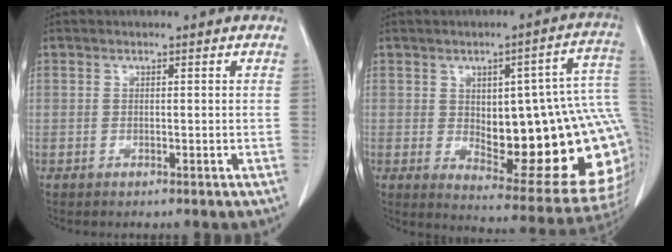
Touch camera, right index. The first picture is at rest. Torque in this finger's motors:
{"motor_torque": [2.14, 0.00, 0.48, 0.11]}